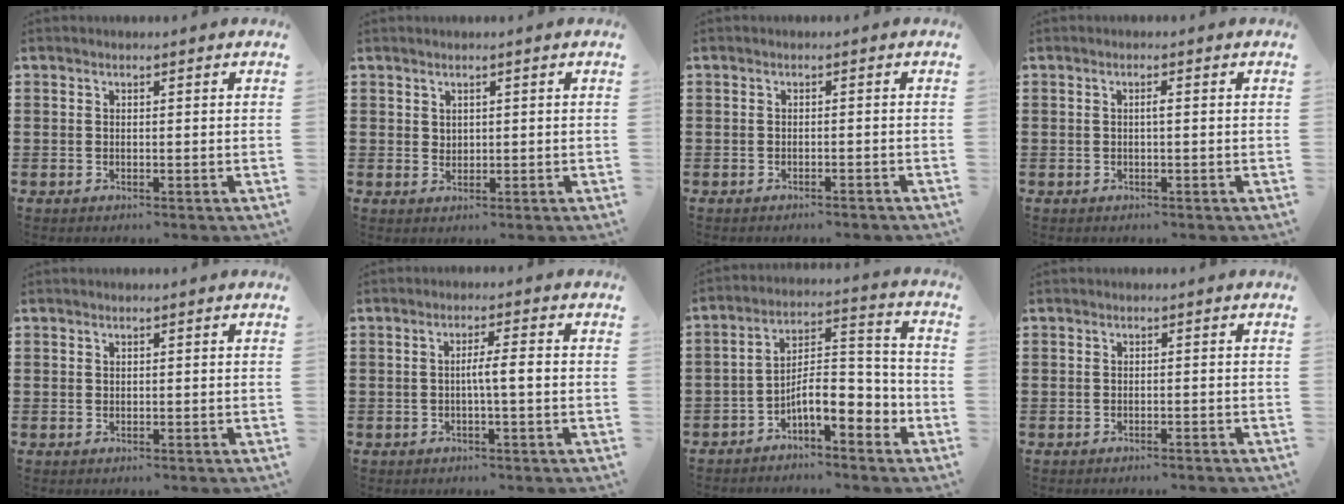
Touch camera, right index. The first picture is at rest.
{"total": 1.2, "force": [1.0, 0.7, 0.3], "torque": [-0.007, -0.001, 0.020]}
{"total": 1.0, "force": [-0.9, -0.2, 0.3], "torque": [-0.009, -0.003, -0.018]}
{"total": 1.0, "force": [-0.1, 0.0, 1.0], "torque": [-0.017, -0.002, -0.002]}
{"total": 0.0}
{"total": 3.0, "force": [-0.5, 0.0, 2.9], "torque": [-0.053, -0.004, -0.012]}
{"total": 8.3, "force": [-4.5, 3.0, 6.3], "torque": [-0.115, 0.003, -0.084]}
{"total": 1.0, "force": [-0.9, -0.2, 0.2], "torque": [-0.007, -0.003, -0.018]}